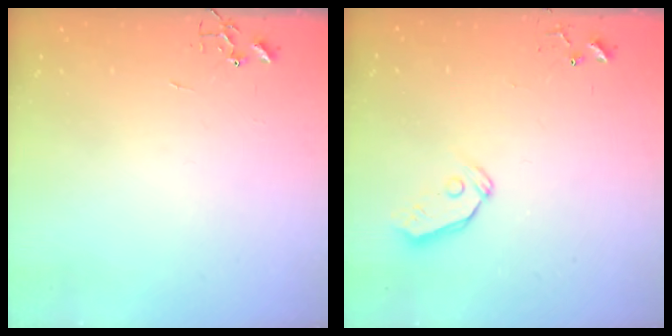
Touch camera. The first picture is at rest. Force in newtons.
{"total": 6.0, "press": 6.0, "slide": 0.5}